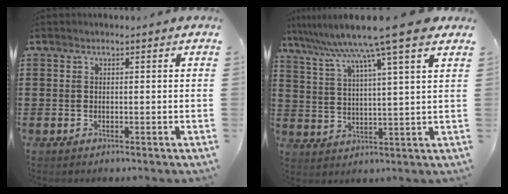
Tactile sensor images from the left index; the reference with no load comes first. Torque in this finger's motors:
{"motor_torque": [1.86, -0.28, 1.05, 0.21]}